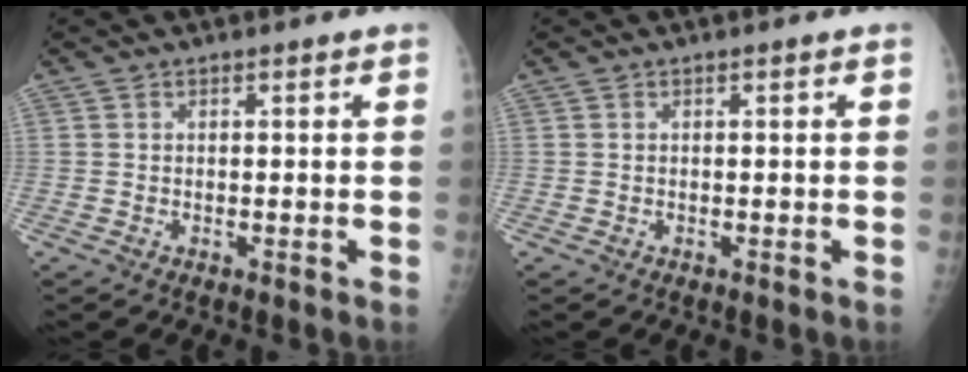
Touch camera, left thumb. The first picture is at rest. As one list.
[{"total": 0.0}]